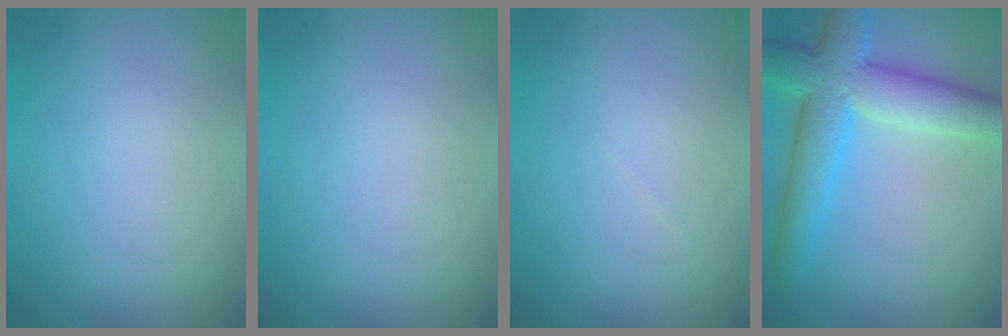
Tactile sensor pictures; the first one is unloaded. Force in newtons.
{"total": 0.0}
{"total": 0.0}
{"total": 7.6, "press": 7.6, "slide": 0.4}